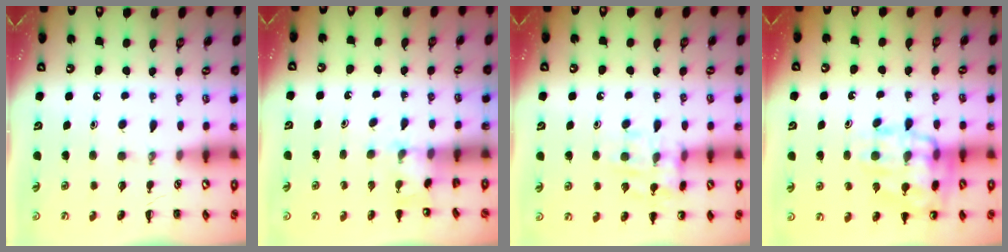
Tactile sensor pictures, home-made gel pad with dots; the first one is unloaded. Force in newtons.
{"total": 3.6, "press": 3.4, "slide": 1.2}
{"total": 11.8, "press": 11.7, "slide": 0.7}
{"total": 15.6, "press": 15.5, "slide": 1.9}